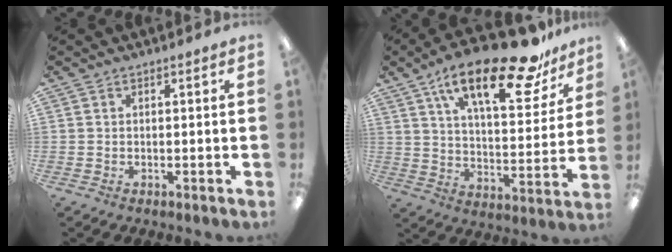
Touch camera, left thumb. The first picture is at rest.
{"total": 23.4, "force": [15.6, 7.7, 15.6], "torque": [-0.237, -0.091, 0.256]}